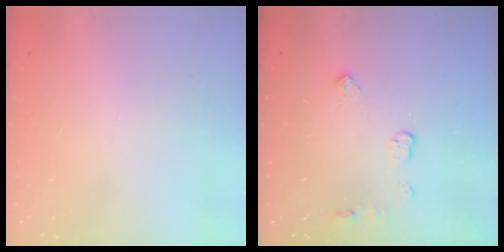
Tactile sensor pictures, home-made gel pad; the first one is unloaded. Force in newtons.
{"total": 4.7, "press": 4.6, "slide": 0.7}